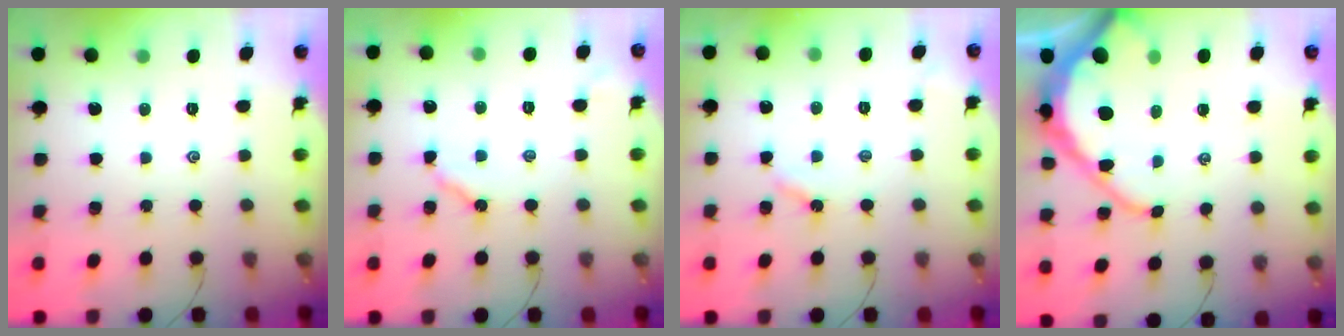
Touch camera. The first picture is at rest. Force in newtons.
{"total": 5.1, "press": 5.1, "slide": 0.3}
{"total": 3.8, "press": 3.7, "slide": 0.5}
{"total": 12.8, "press": 12.7, "slide": 1.4}